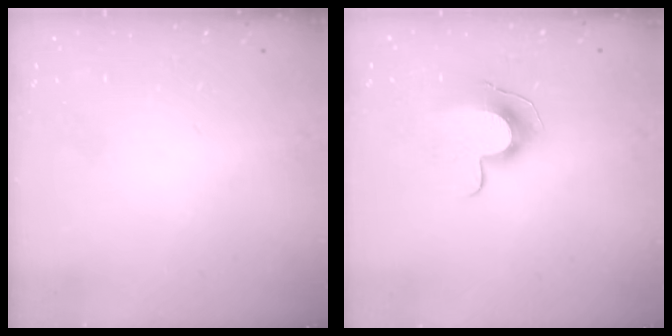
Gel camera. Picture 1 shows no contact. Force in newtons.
{"total": 10.1, "press": 10.1, "slide": 0.5}